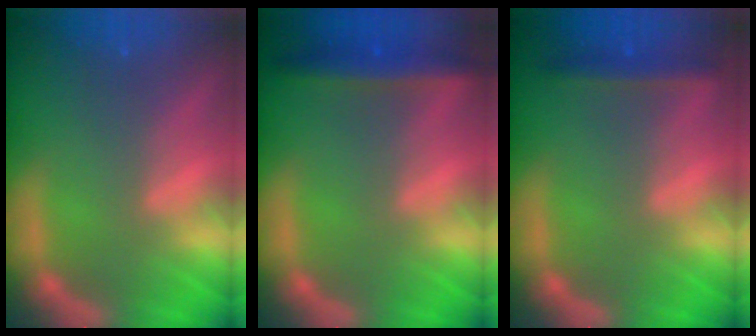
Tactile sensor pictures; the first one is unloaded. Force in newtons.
{"total": 4.0}
{"total": 2.4}